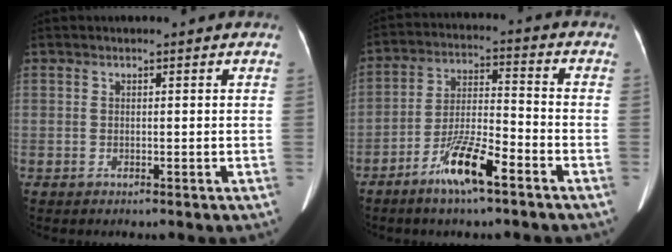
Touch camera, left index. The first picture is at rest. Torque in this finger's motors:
{"motor_torque": [0.93, 1.21, 0.15, 0.03]}